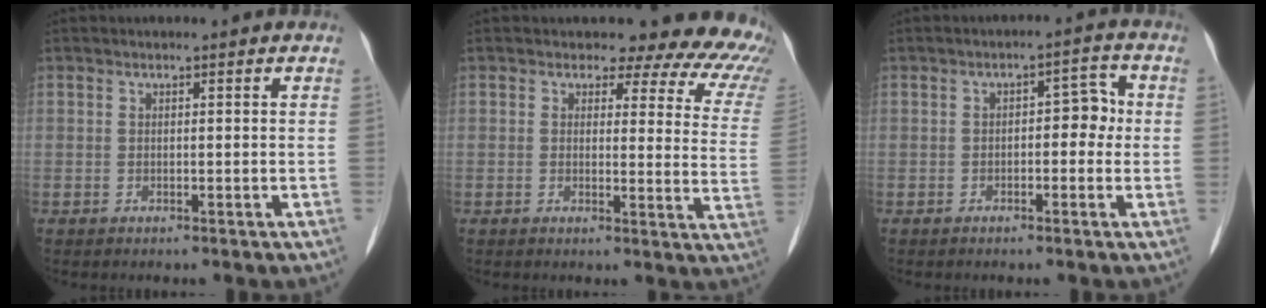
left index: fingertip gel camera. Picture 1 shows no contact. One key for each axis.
{"total": 16.6, "fx": 15.0, "fy": 5.9, "fz": 4.0, "tx": -0.005, "ty": -0.078, "tz": 0.125}
{"total": 4.3, "fx": -0.1, "fy": 2.1, "fz": 3.7, "tx": -0.043, "ty": 0.028, "tz": -0.005}